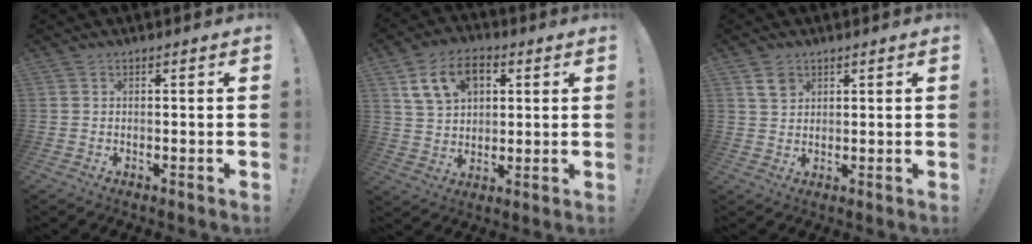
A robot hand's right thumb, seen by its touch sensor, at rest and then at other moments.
{"total": 13.4, "force": [5.5, 9.3, 7.9], "torque": [-0.124, -0.009, 0.109]}
{"total": 4.6, "force": [2.6, 3.3, 2.0], "torque": [-0.023, -0.008, 0.048]}